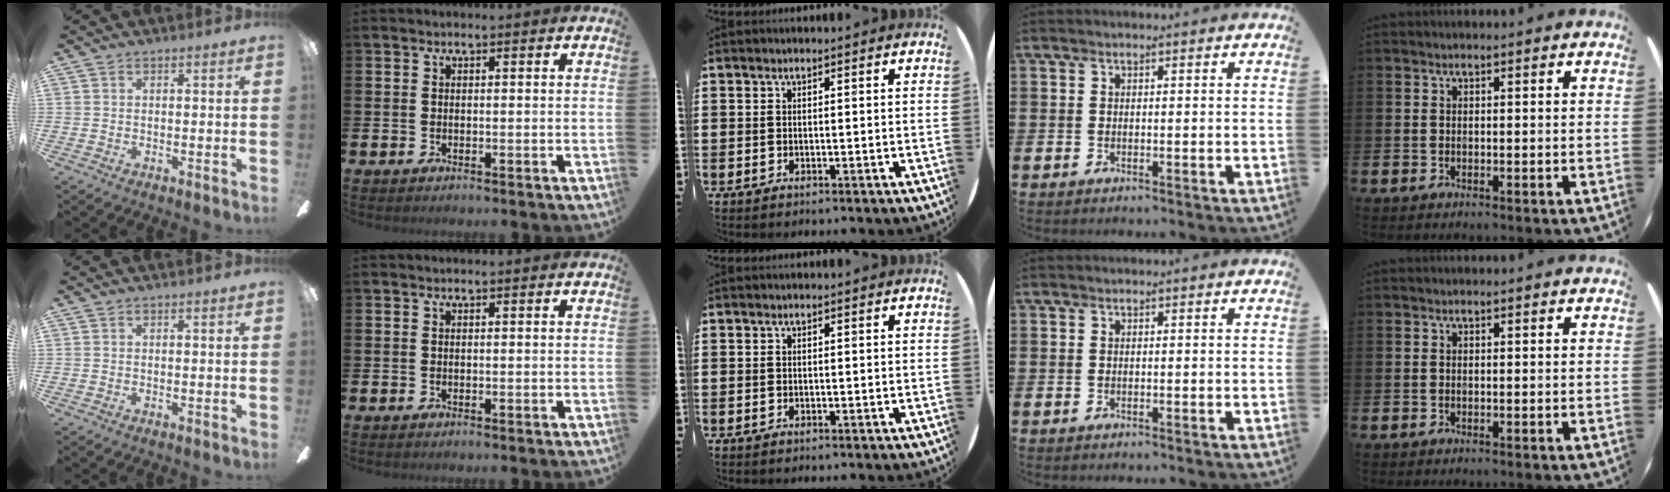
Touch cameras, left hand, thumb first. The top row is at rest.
{}